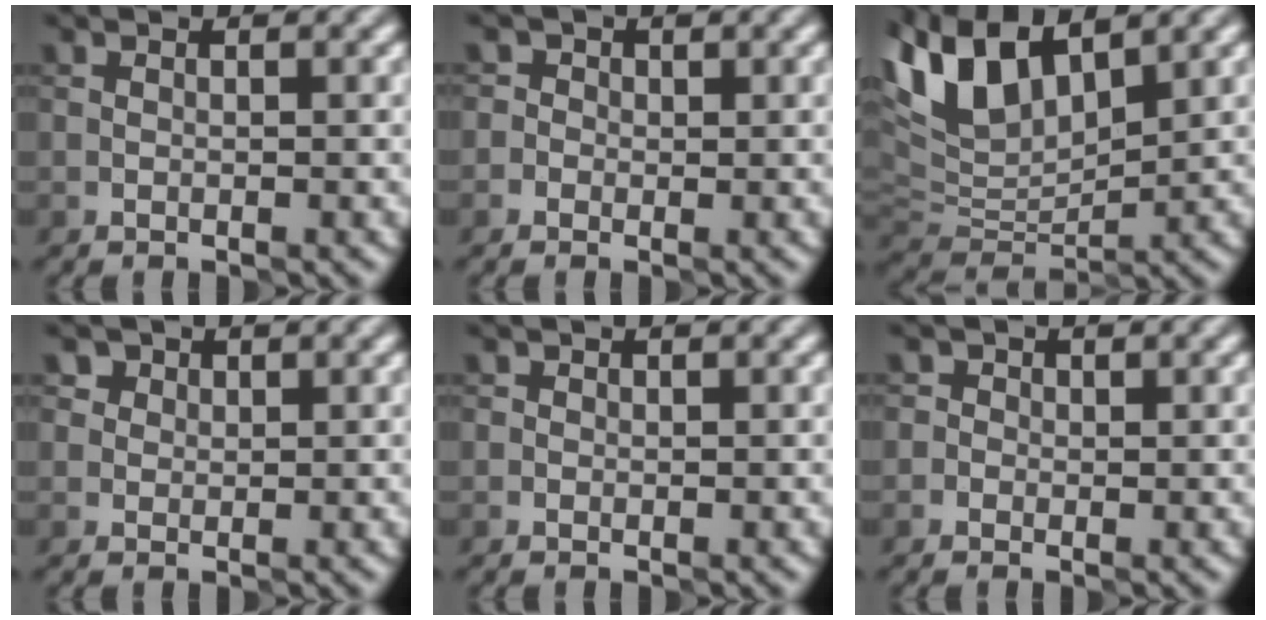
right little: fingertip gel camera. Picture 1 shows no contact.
{"total": 2.1, "force": [0.6, 1.9, 0.7], "torque": [0.013, 0.014, -0.016]}
{"total": 9.1, "force": [5.6, 3.9, 6.0], "torque": [-0.144, 0.019, 0.104]}
{"total": 3.4, "force": [2.1, 2.3, 1.3], "torque": [-0.030, 0.003, 0.030]}
{"total": 0.0}
{"total": 1.8, "force": [0.6, 1.5, 0.6], "torque": [0.010, 0.009, -0.011]}